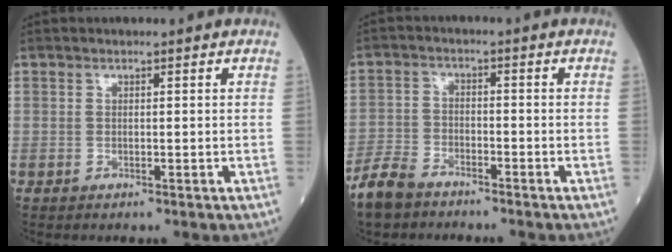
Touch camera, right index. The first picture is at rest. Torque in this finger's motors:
{"motor_torque": [-0.03, -0.23, 0.12, 0.01]}